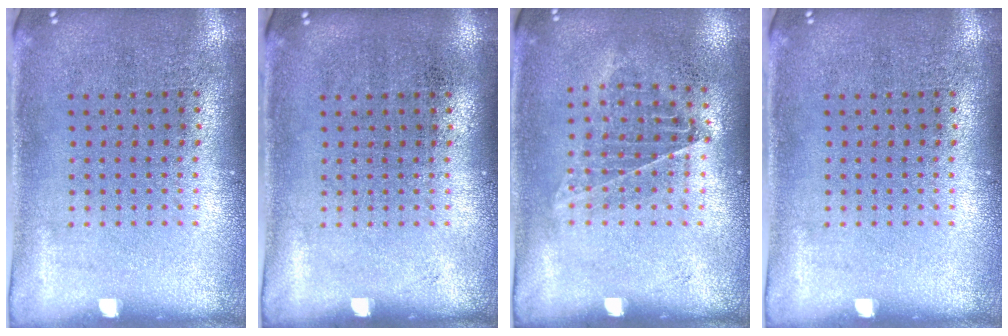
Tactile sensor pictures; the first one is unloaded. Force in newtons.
{"total": 0.0}
{"total": 0.9, "press": 0.9, "slide": 0.3}
{"total": 0.0}